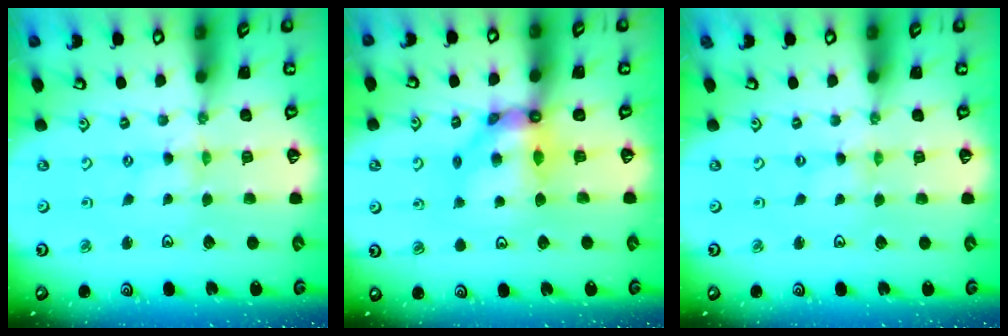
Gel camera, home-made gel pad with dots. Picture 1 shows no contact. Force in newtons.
{"total": 9.7, "press": 9.7, "slide": 1.0}
{"total": 0.0}